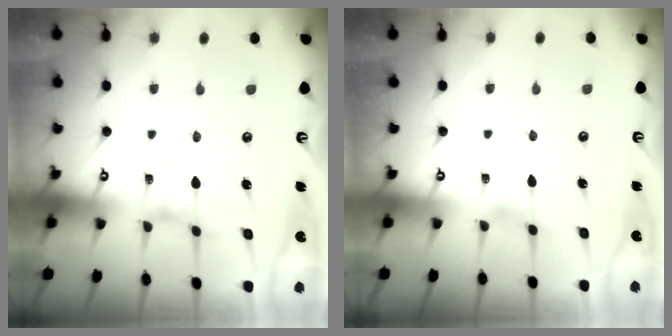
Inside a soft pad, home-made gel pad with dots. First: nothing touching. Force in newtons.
{"total": 0.0}